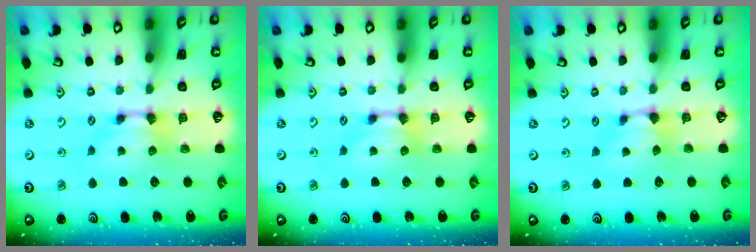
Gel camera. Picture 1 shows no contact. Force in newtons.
{"total": 0.0}
{"total": 0.9, "press": 0.6, "slide": 0.6}